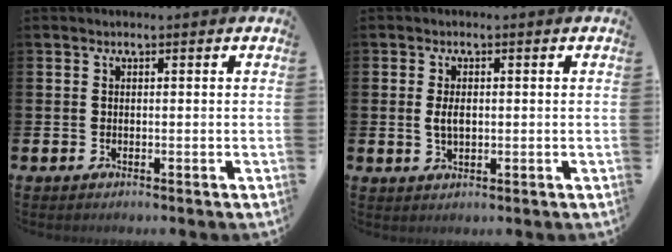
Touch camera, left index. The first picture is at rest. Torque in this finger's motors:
{"motor_torque": [0.83, 0.00, 0.09, 0.12]}